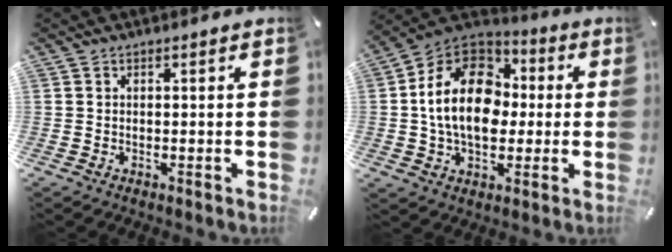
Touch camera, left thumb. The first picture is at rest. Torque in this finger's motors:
{"motor_torque": [0.71, 1.47, 2.23, -0.56, 0.68]}